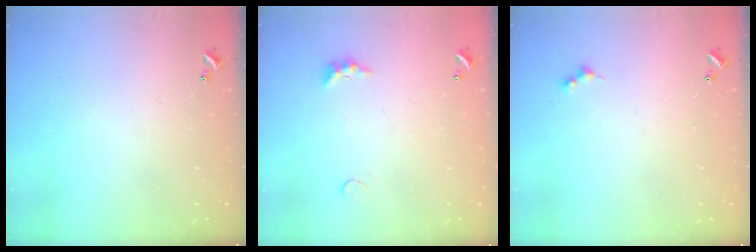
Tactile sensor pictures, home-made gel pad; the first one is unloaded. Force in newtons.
{"total": 0.8, "press": 0.7, "slide": 0.4}
{"total": 1.5, "press": 1.5, "slide": 0.3}